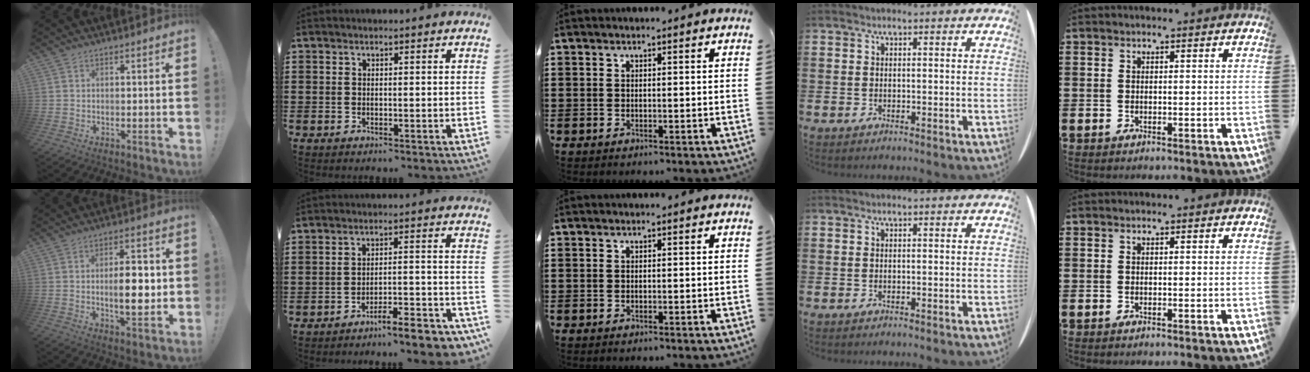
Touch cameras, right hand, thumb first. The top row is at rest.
{"thumb": {"total": 10.0, "force": [-0.5, 3.6, 9.2], "torque": [-0.140, -0.005, -0.015]}, "index": {"total": 5.6, "force": [-5.2, 0.0, 1.9], "torque": [-0.030, -0.006, -0.101]}}